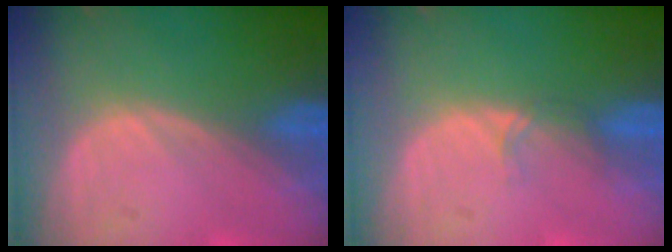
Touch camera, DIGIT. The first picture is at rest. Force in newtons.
{"total": 1.3, "press": 1.2, "slide": 0.2}